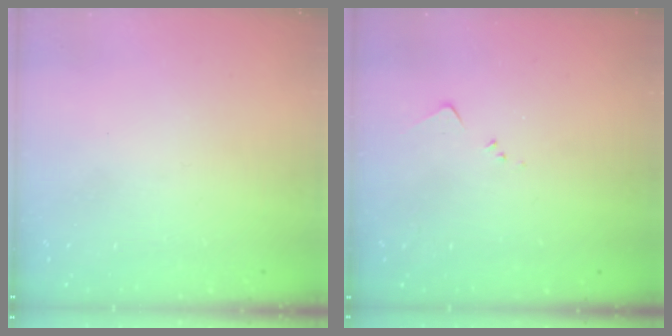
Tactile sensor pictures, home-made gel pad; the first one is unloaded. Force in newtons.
{"total": 3.6, "press": 3.5, "slide": 0.5}